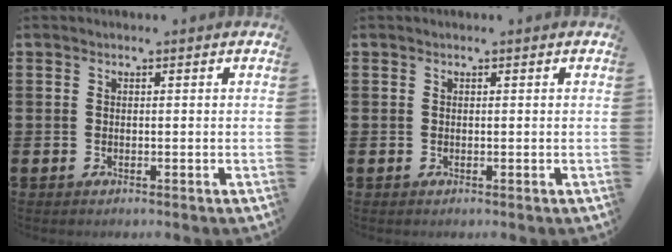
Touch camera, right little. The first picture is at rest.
{"total": 0.0}